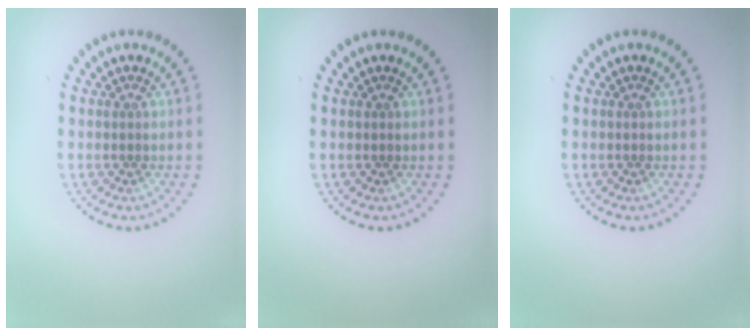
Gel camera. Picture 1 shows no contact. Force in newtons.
{"total": 0.0}
{"total": 0.0}